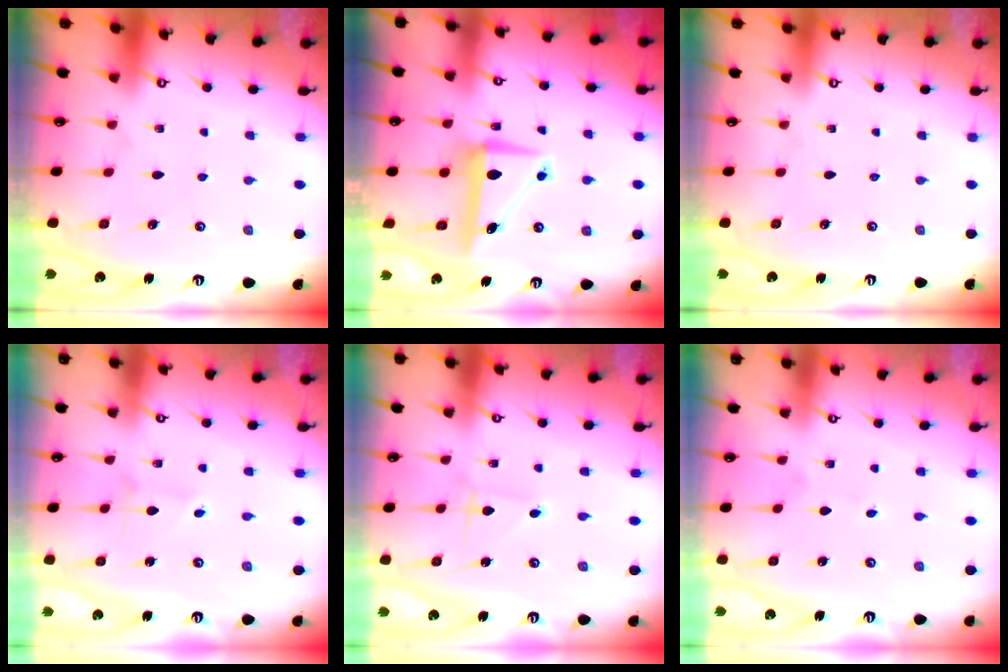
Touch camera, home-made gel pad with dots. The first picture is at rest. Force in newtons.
{"total": 7.4, "press": 7.0, "slide": 2.2}
{"total": 0.0}
{"total": 1.4, "press": 1.4, "slide": 0.1}
{"total": 2.2, "press": 2.2, "slide": 0.2}
{"total": 0.6, "press": 0.6, "slide": 0.0}